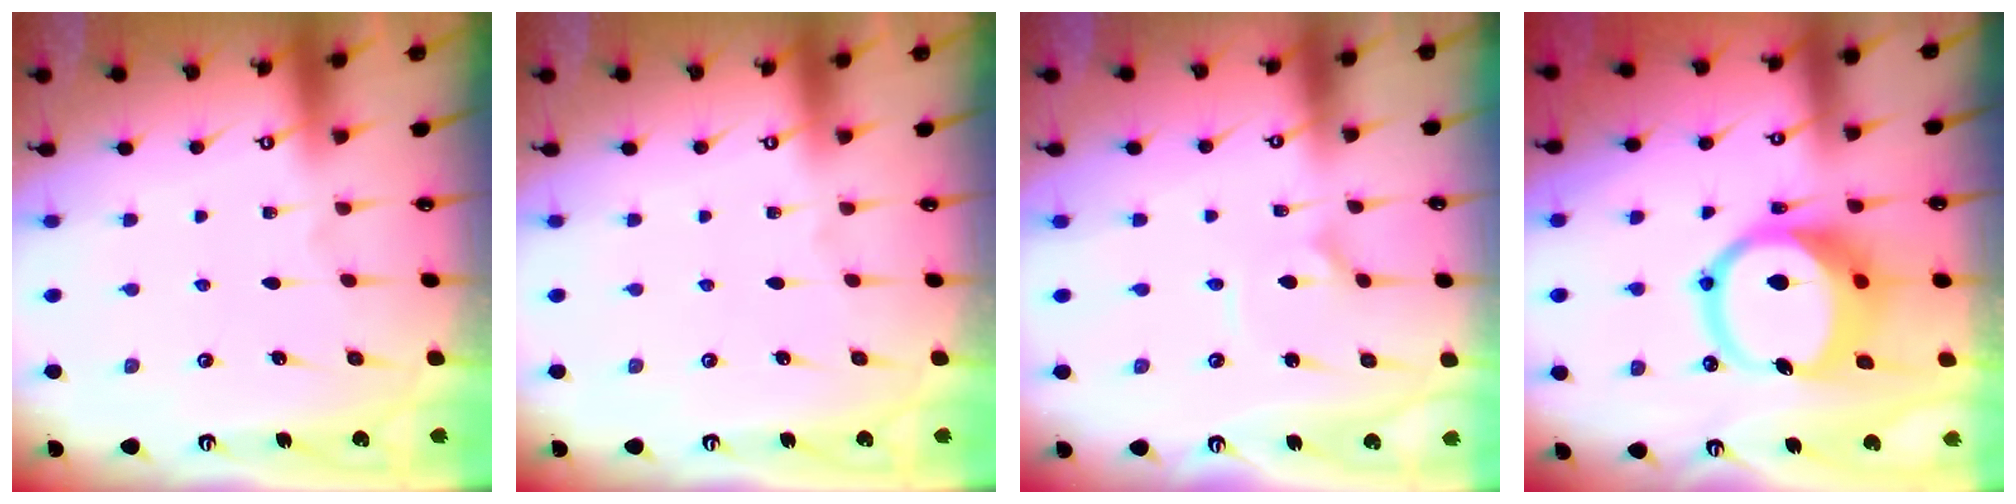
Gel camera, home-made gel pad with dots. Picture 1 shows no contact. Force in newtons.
{"total": 0.0}
{"total": 2.5, "press": 2.5, "slide": 0.3}
{"total": 14.6, "press": 14.5, "slide": 2.0}